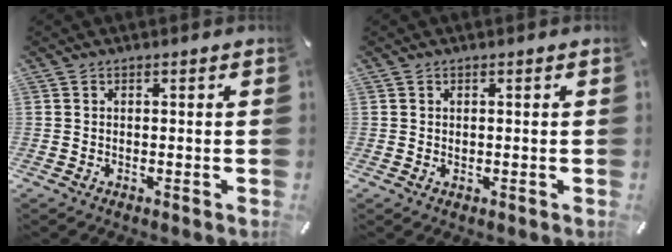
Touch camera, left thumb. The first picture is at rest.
{"total": 0.6, "force": [0.1, 0.5, 0.3], "torque": [-0.006, 0.001, 0.002]}